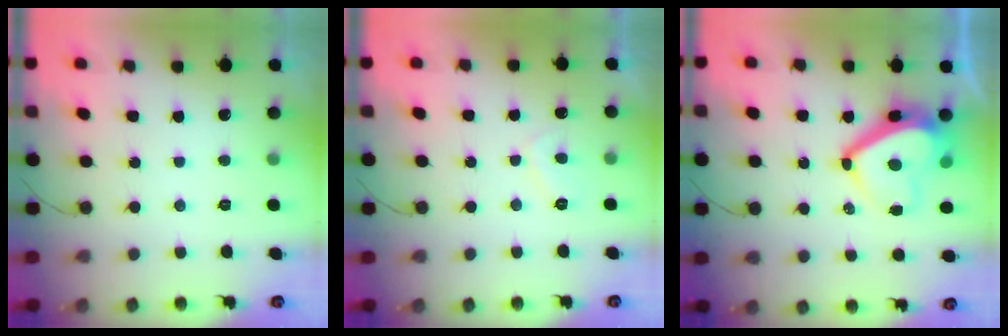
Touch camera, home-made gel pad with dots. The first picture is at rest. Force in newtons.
{"total": 2.5, "press": 2.4, "slide": 0.8}
{"total": 13.4, "press": 13.3, "slide": 1.6}